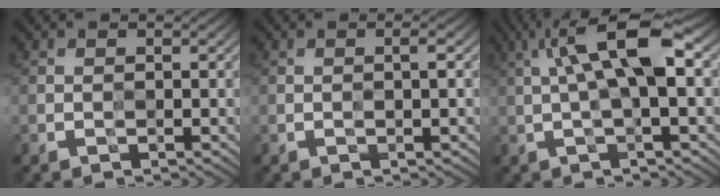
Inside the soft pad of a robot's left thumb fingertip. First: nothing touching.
{"total": 1.4, "force": [0.3, 0.0, 1.4], "torque": [-0.023, 0.004, 0.000]}
{"total": 8.9, "force": [1.9, 1.9, 8.5], "torque": [-0.152, 0.022, 0.026]}